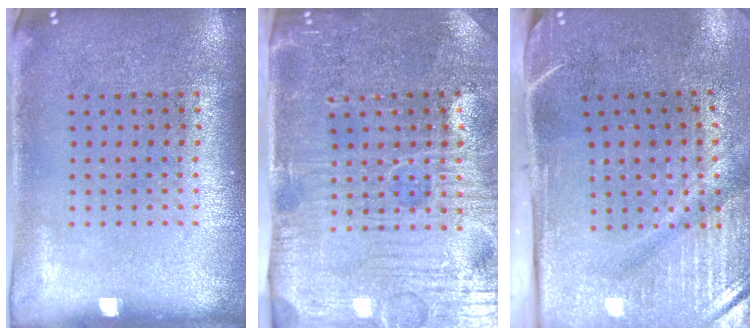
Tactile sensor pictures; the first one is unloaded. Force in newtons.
{"total": 5.0, "press": 4.5, "slide": 2.2}
{"total": 4.9, "press": 4.0, "slide": 2.8}